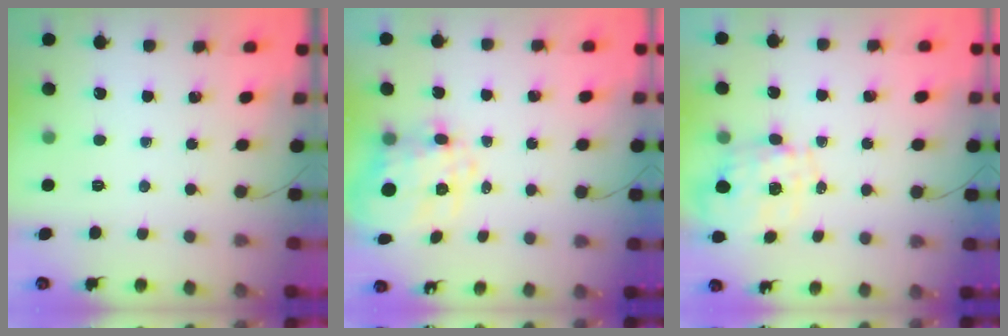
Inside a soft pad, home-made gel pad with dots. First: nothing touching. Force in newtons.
{"total": 11.7, "press": 11.5, "slide": 2.3}
{"total": 1.3, "press": 1.2, "slide": 0.4}